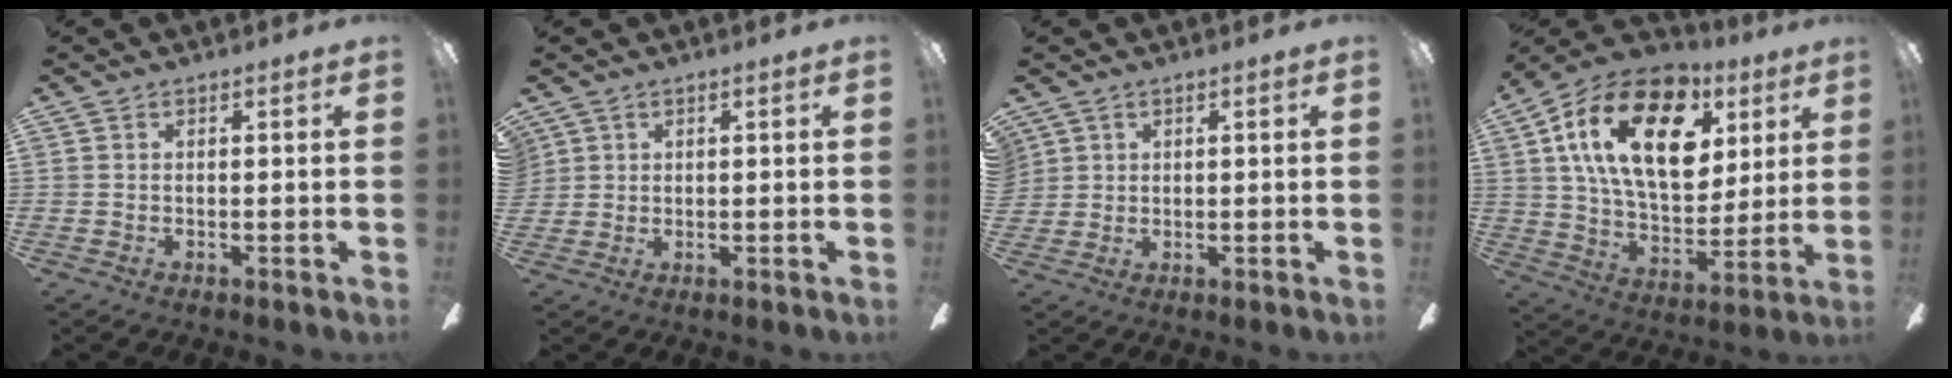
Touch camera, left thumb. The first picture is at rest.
{"total": 1.9, "force": [1.1, 1.5, -0.1], "torque": [-0.002, 0.002, 0.023]}
{"total": 2.2, "force": [1.2, 1.8, -0.1], "torque": [-0.003, 0.004, 0.025]}
{"total": 24.2, "force": [10.1, 14.2, 16.8], "torque": [-0.309, -0.022, 0.173]}